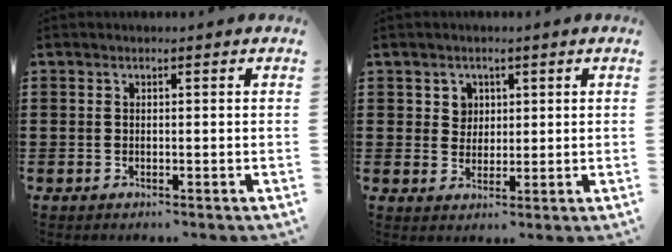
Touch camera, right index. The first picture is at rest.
{"total": 2.9, "force": [1.2, 2.6, 0.6], "torque": [-0.015, 0.007, 0.020]}